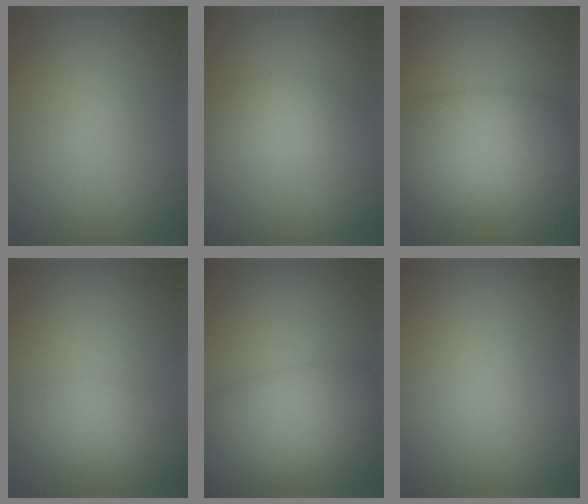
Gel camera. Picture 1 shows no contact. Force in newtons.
{"total": 2.4, "press": 2.4, "slide": 0.0}
{"total": 8.7, "press": 8.6, "slide": 0.2}
{"total": 2.6, "press": 2.6, "slide": 0.2}
{"total": 7.3, "press": 7.3, "slide": 0.3}
{"total": 0.0}